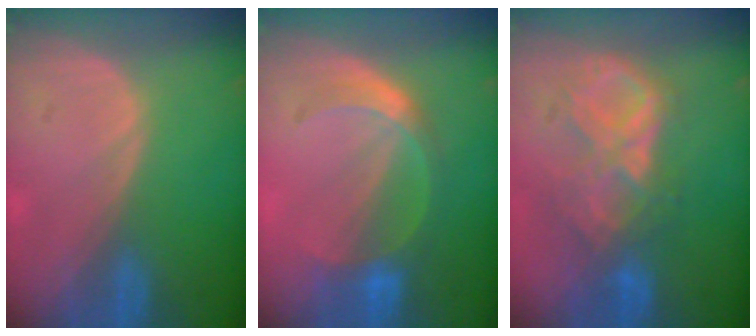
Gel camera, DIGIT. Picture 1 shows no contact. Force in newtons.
{"total": 5.5, "press": 5.3, "slide": 1.6}
{"total": 8.8, "press": 7.6, "slide": 4.3}